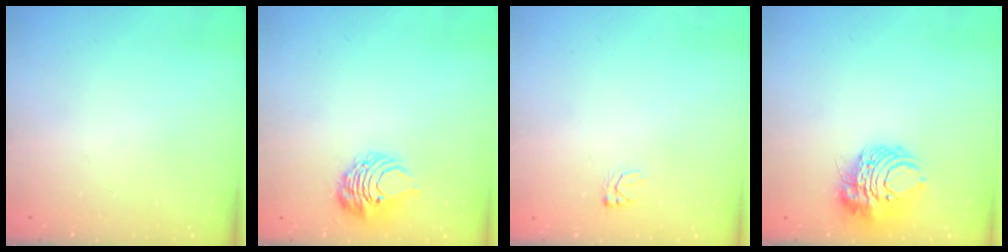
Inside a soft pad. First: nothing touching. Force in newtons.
{"total": 8.2, "press": 8.2, "slide": 0.8}
{"total": 3.9, "press": 3.8, "slide": 0.6}
{"total": 9.2, "press": 9.1, "slide": 1.3}